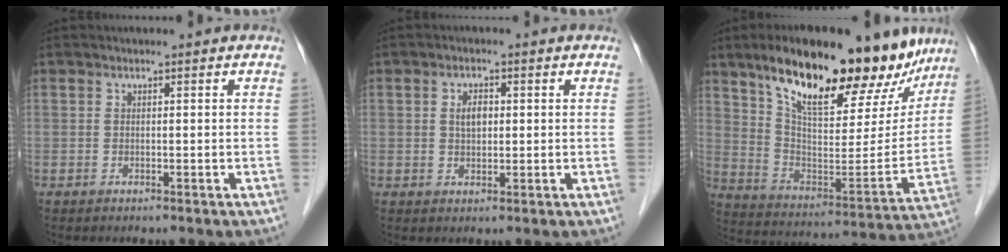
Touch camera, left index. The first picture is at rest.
{"total": 2.8, "force": [0.5, 1.6, 2.2], "torque": [-0.042, 0.005, 0.011]}
{"total": 25.5, "force": [18.5, 8.2, 15.5], "torque": [-0.229, -0.003, 0.280]}